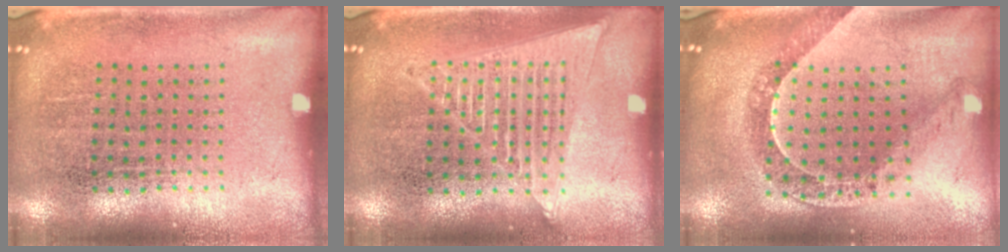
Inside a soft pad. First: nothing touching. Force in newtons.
{"total": 1.6, "press": 1.6, "slide": 0.2}
{"total": 1.2, "press": 1.2, "slide": 0.2}